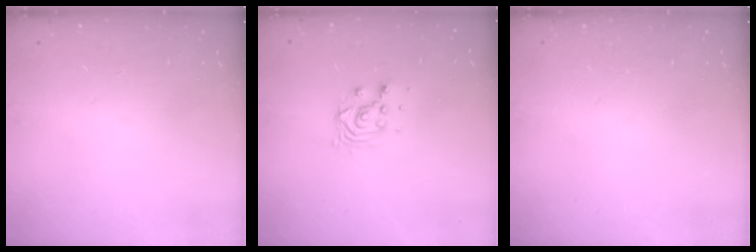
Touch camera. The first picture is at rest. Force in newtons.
{"total": 5.5, "press": 5.5, "slide": 0.3}
{"total": 0.0}